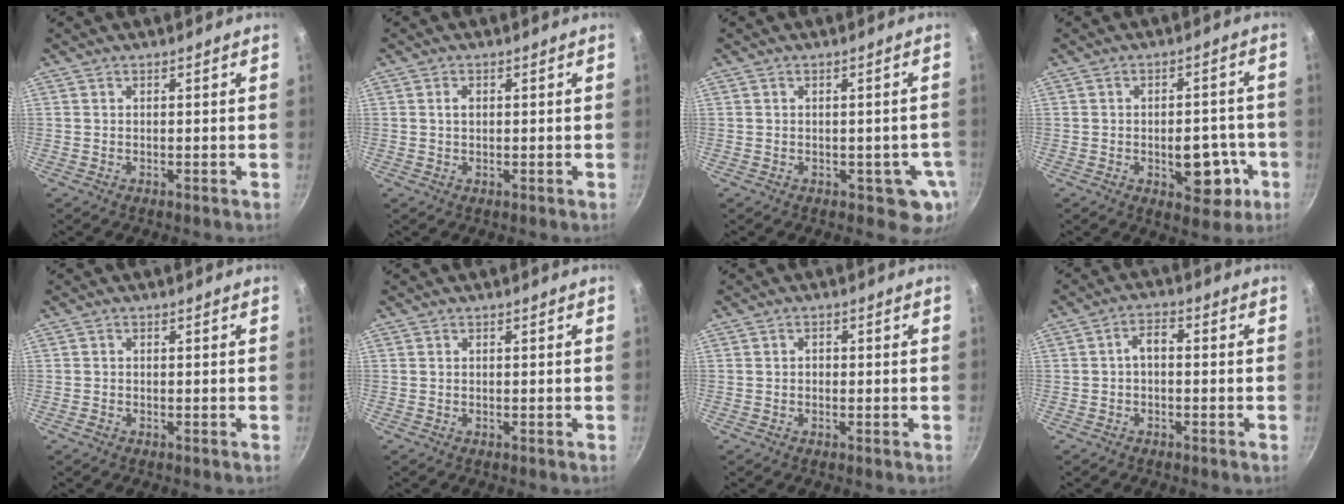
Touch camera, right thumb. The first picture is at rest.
{"total": 1.5, "force": [0.2, 1.0, 1.1], "torque": [-0.016, 0.003, 0.005]}
{"total": 5.1, "force": [-1.1, 3.5, 3.5], "torque": [-0.010, 0.009, -0.009]}
{"total": 9.9, "force": [-2.9, 5.7, 7.5], "torque": [-0.064, 0.019, -0.031]}
{"total": 0.9, "force": [-0.5, 0.7, 0.2], "torque": [-0.005, 0.003, -0.010]}
{"total": 0.0}
{"total": 1.1, "force": [-0.2, 0.9, 0.6], "torque": [-0.008, 0.004, -0.004]}
{"total": 3.3, "force": [-0.5, 1.9, 2.7], "torque": [-0.042, 0.019, -0.013]}